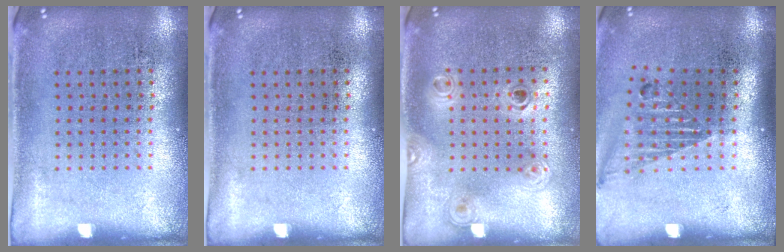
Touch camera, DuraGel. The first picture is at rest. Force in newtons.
{"total": 0.0}
{"total": 1.2, "press": 1.0, "slide": 0.7}
{"total": 1.2, "press": 1.0, "slide": 0.6}